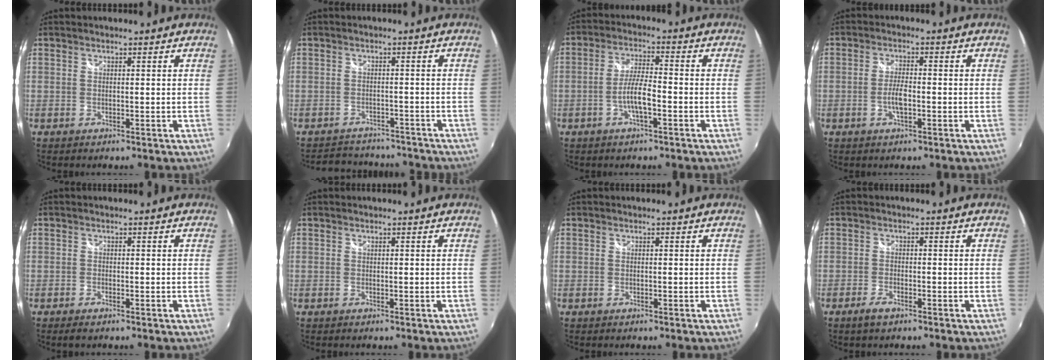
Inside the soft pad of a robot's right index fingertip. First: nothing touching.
{"total": 8.3, "force": [-7.4, 3.4, 1.6], "torque": [-0.042, 0.018, -0.100]}
{"total": 5.6, "force": [-2.3, 1.0, 5.0], "torque": [-0.100, 0.004, -0.042]}
{"total": 3.6, "force": [-1.1, 1.1, 3.2], "torque": [-0.068, 0.000, -0.023]}
{"total": 1.3, "force": [-1.0, 0.4, 0.6], "torque": [-0.015, -0.006, -0.021]}
{"total": 0.0}
{"total": 0.0}
{"total": 2.5, "force": [-1.8, 0.8, 1.5], "torque": [-0.039, -0.004, -0.038]}